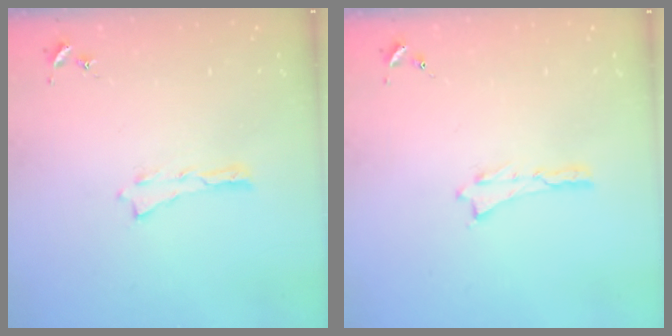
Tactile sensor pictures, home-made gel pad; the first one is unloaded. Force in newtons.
{"total": 0.0}